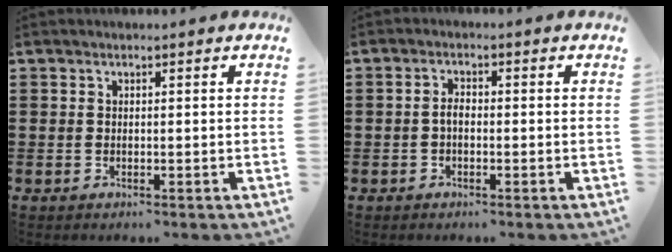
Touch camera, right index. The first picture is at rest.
{"total": 1.8, "force": [-0.5, 0.8, 1.5], "torque": [-0.038, -0.002, -0.012]}